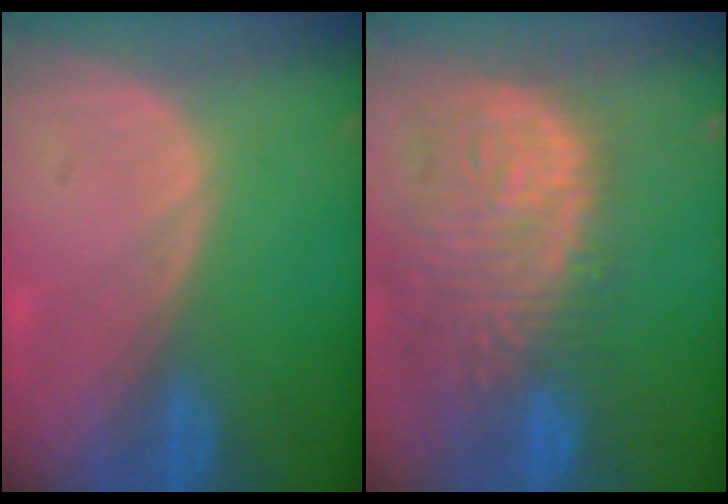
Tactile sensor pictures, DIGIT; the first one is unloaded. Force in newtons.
{"total": 14.5, "press": 11.9, "slide": 8.2}